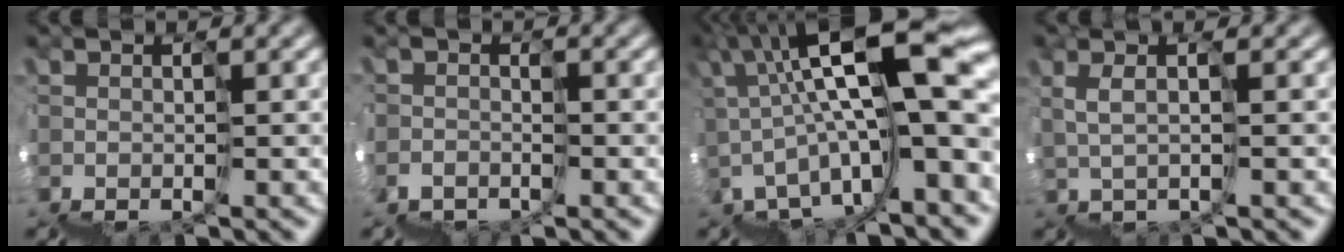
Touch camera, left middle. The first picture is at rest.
{"total": 2.6, "force": [-1.8, 1.3, -1.3], "torque": [0.029, 0.010, -0.026]}
{"total": 14.2, "force": [3.2, 3.5, 13.4], "torque": [-0.183, 0.033, 0.065]}
{"total": 2.7, "force": [2.6, 0.0, 0.7], "torque": [0.011, 0.028, 0.043]}